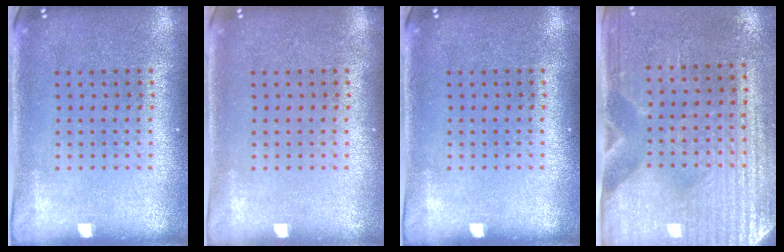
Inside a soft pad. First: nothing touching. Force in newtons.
{"total": 0.0}
{"total": 0.0}
{"total": 3.1, "press": 2.8, "slide": 1.3}